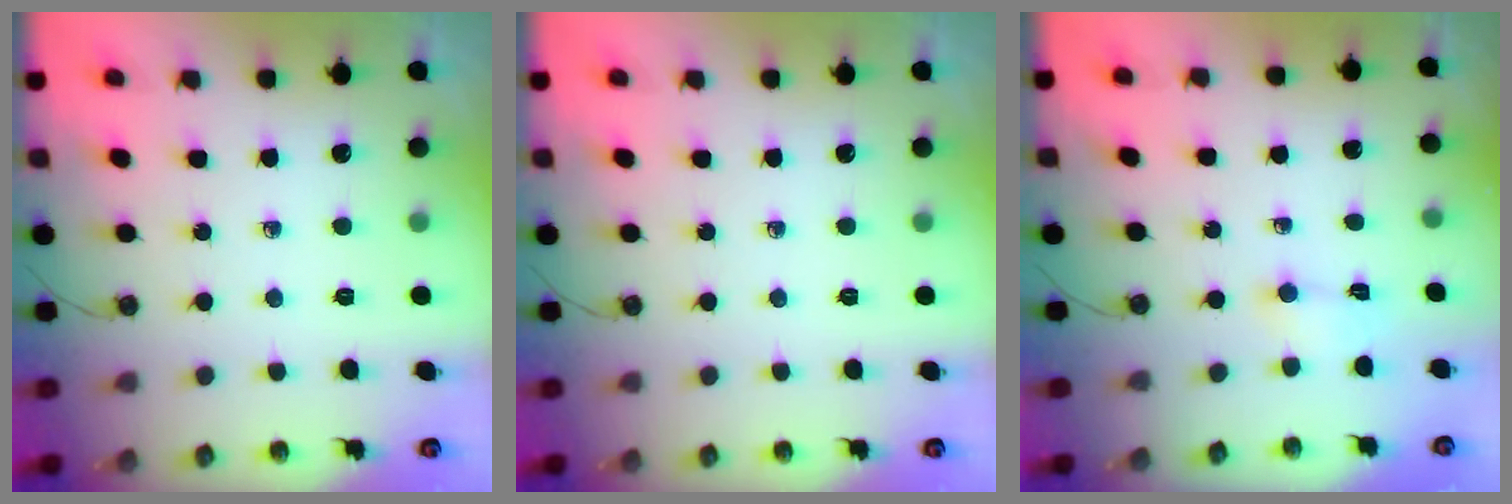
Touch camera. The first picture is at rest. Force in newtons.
{"total": 0.0}
{"total": 1.9, "press": 1.7, "slide": 0.7}